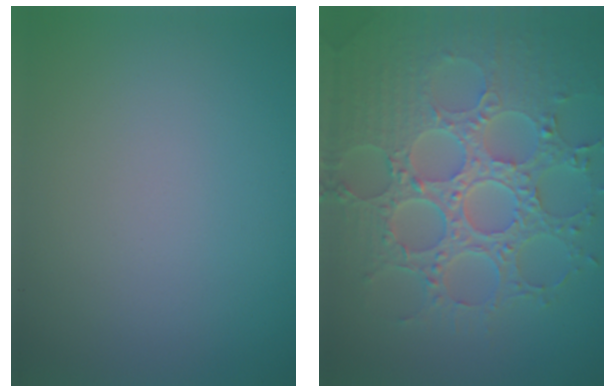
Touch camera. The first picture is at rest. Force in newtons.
{"total": 8.9, "press": 6.6, "slide": 6.0}